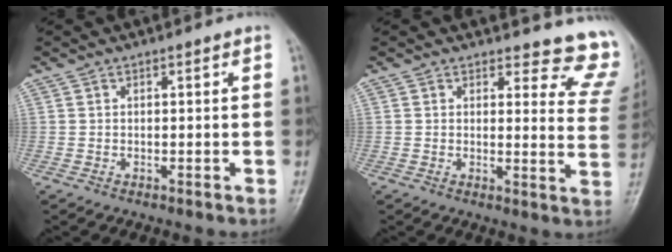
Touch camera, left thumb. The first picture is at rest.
{"total": 11.8, "force": [11.2, 3.6, 0.5], "torque": [0.050, -0.109, 0.082]}